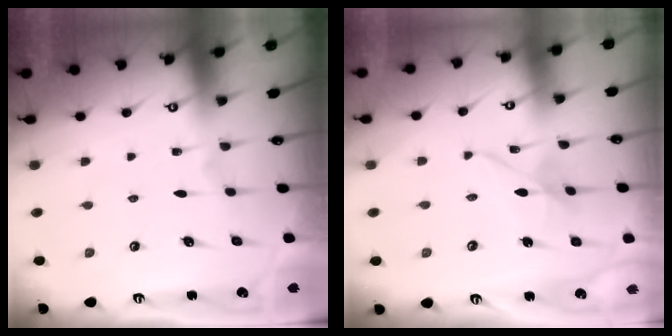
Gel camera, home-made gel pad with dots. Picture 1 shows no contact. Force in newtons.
{"total": 4.1, "press": 4.1, "slide": 0.4}